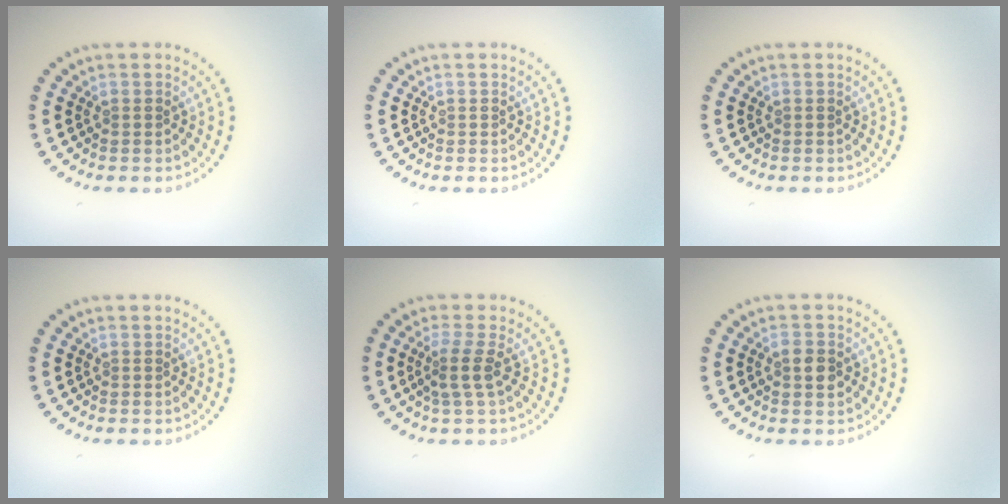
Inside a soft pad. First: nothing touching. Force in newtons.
{"total": 0.0}
{"total": 0.0}
{"total": 0.0}
{"total": 2.2, "press": 1.6, "slide": 1.5}
{"total": 2.4, "press": 2.4, "slide": 0.1}